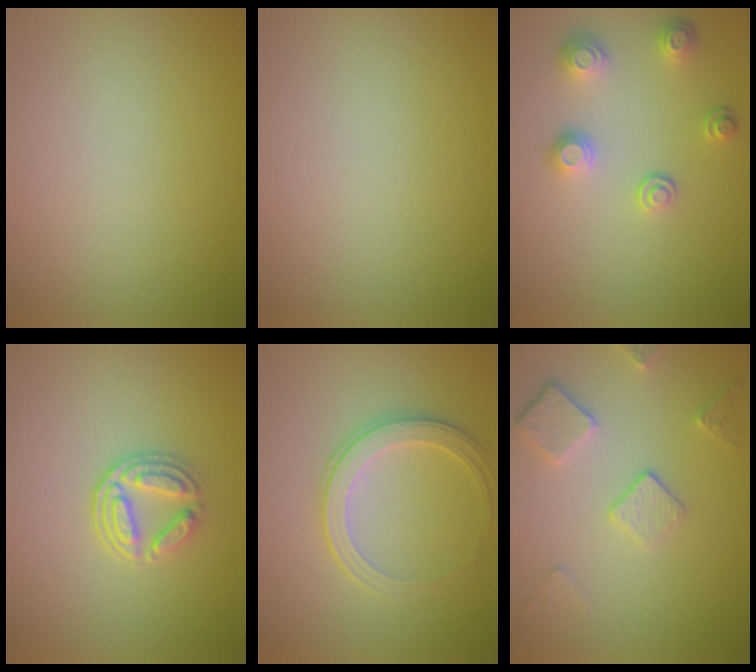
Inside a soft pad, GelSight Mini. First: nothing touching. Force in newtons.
{"total": 0.0}
{"total": 3.2, "press": 2.5, "slide": 1.9}
{"total": 3.1, "press": 2.6, "slide": 1.7}
{"total": 2.8, "press": 2.2, "slide": 1.8}
{"total": 3.6, "press": 2.8, "slide": 2.2}